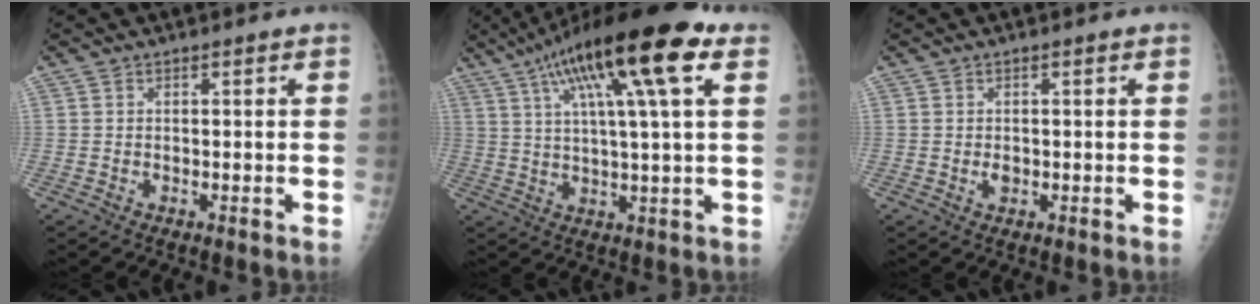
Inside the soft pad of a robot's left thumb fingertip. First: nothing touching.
{"total": 19.5, "force": [9.1, 3.3, 16.9], "torque": [-0.285, 0.011, 0.145]}
{"total": 1.4, "force": [-0.1, 0.9, 1.0], "torque": [-0.011, 0.000, 0.000]}